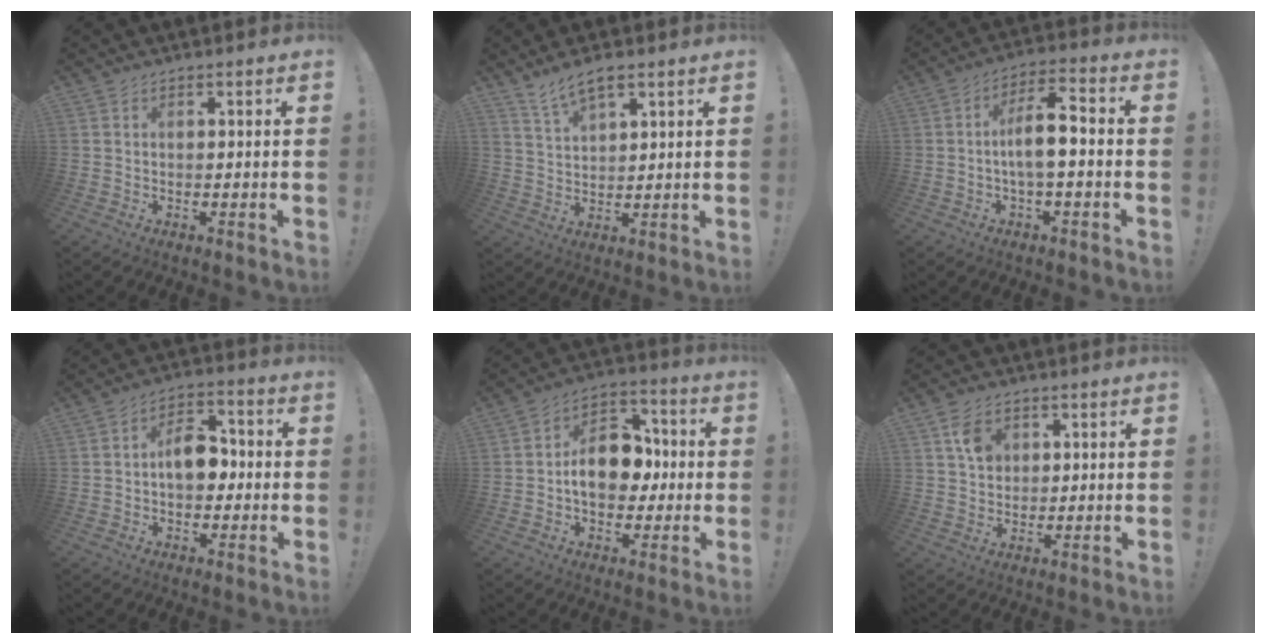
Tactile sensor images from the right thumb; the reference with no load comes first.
{"total": 6.3, "force": [4.6, 2.0, 3.8], "torque": [-0.073, -0.018, 0.086]}
{"total": 9.6, "force": [-0.7, 2.9, 9.1], "torque": [-0.153, 0.010, -0.016]}
{"total": 10.6, "force": [-0.7, 7.2, 7.8], "torque": [-0.105, 0.015, -0.013]}
{"total": 13.9, "force": [-1.2, 10.4, 9.2], "torque": [-0.144, 0.024, -0.018]}
{"total": 6.1, "force": [2.4, 4.7, 3.0], "torque": [-0.043, 0.001, 0.045]}